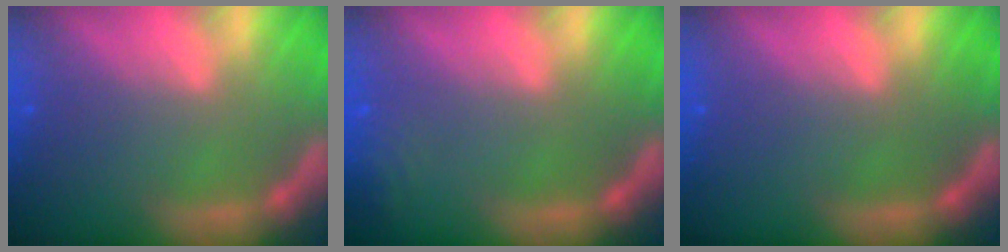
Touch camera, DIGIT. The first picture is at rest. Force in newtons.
{"total": 3.0}
{"total": 0.0}